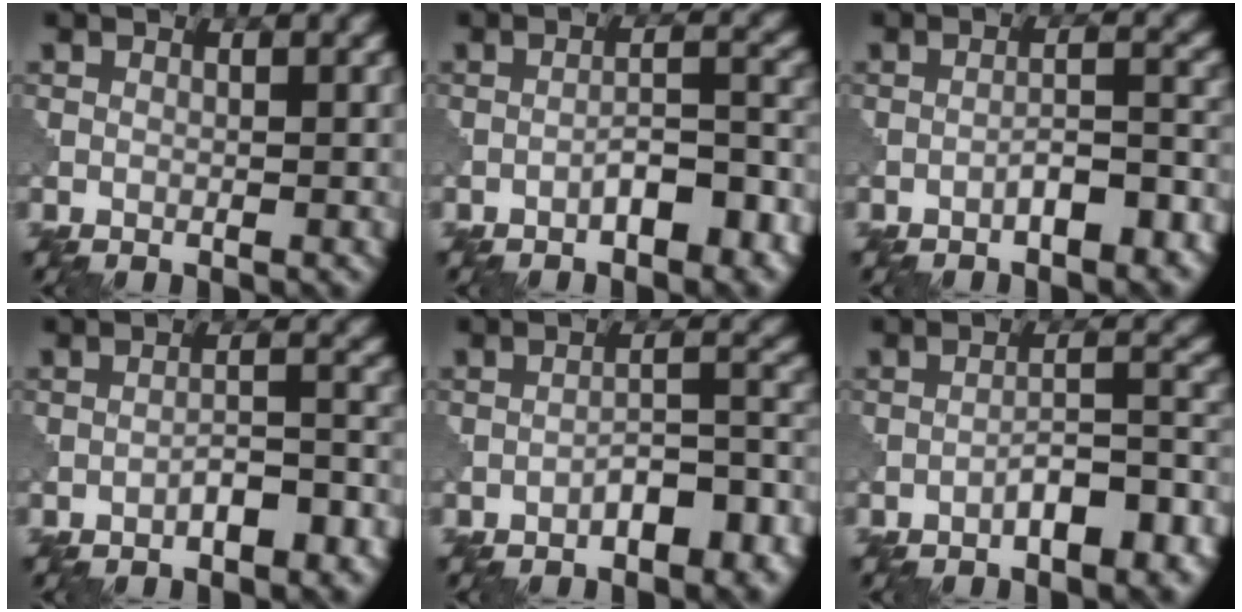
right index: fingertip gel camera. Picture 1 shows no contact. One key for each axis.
{"total": 3.8, "fx": -2.1, "fy": 1.3, "fz": 2.9, "tx": -0.044, "ty": 0.012, "tz": -0.032}
{"total": 3.3, "fx": -1.9, "fy": 1.1, "fz": 2.5, "tx": -0.042, "ty": 0.012, "tz": -0.030}
{"total": 3.2, "fx": -1.9, "fy": 1.2, "fz": 2.3, "tx": -0.035, "ty": 0.012, "tz": -0.028}
{"total": 4.7, "fx": -2.9, "fy": 1.9, "fz": 3.3, "tx": -0.044, "ty": 0.014, "tz": -0.041}
{"total": 4.9, "fx": -2.9, "fy": 1.6, "fz": 3.6, "tx": -0.053, "ty": 0.014, "tz": -0.043}